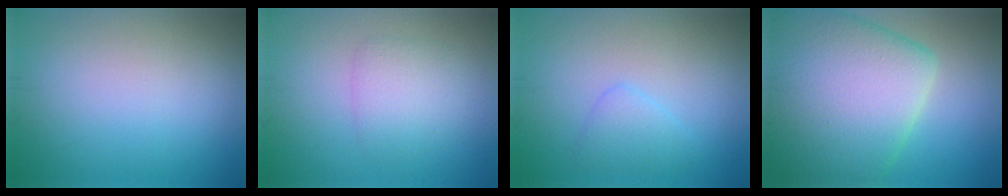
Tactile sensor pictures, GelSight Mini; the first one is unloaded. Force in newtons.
{"total": 2.5, "press": 2.5, "slide": 0.3}
{"total": 1.8, "press": 1.8, "slide": 0.2}
{"total": 13.0, "press": 13.0, "slide": 0.5}